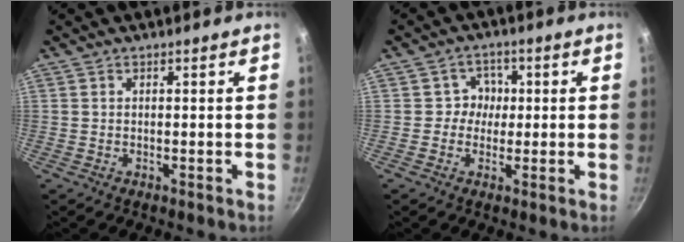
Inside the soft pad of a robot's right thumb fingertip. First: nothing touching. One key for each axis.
{"total": 4.1, "fx": 0.1, "fy": 3.9, "fz": 1.3, "tx": 0.015, "ty": 0.012, "tz": -0.009}